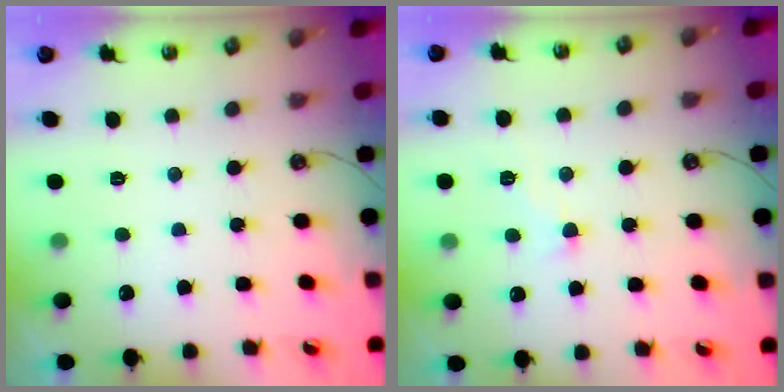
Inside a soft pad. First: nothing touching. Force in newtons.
{"total": 1.6, "press": 1.4, "slide": 0.7}